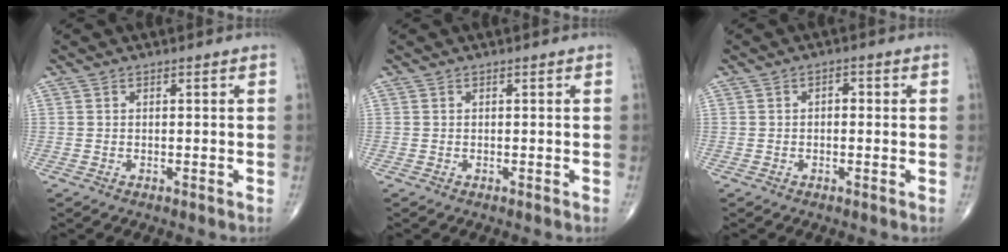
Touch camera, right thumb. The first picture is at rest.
{"total": 0.0}
{"total": 1.9, "force": [0.2, 1.1, 1.5], "torque": [-0.016, 0.006, -0.002]}